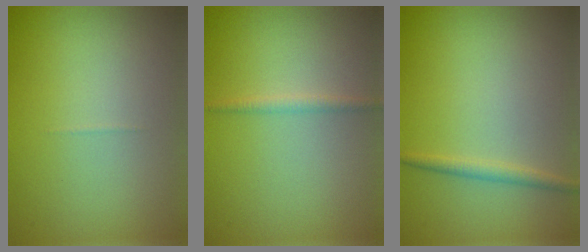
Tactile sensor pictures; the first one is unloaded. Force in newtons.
{"total": 1.0, "press": 1.0, "slide": 0.0}
{"total": 1.3, "press": 1.3, "slide": 0.1}